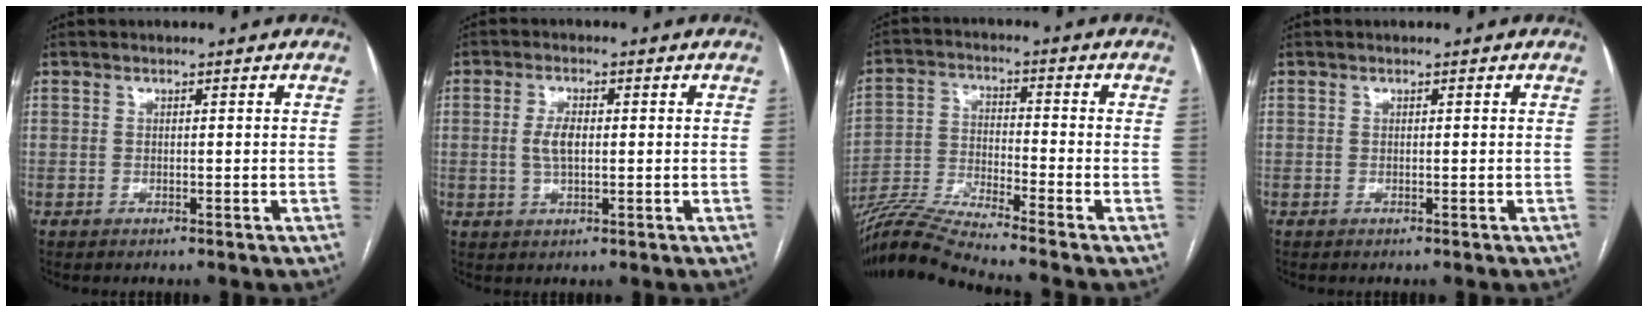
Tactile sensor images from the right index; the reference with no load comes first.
{"total": 3.7, "force": [0.2, 1.5, 3.4], "torque": [-0.073, 0.005, 0.005]}
{"total": 11.1, "force": [-10.2, -2.5, 3.5], "torque": [-0.064, -0.010, -0.192]}
{"total": 0.0}